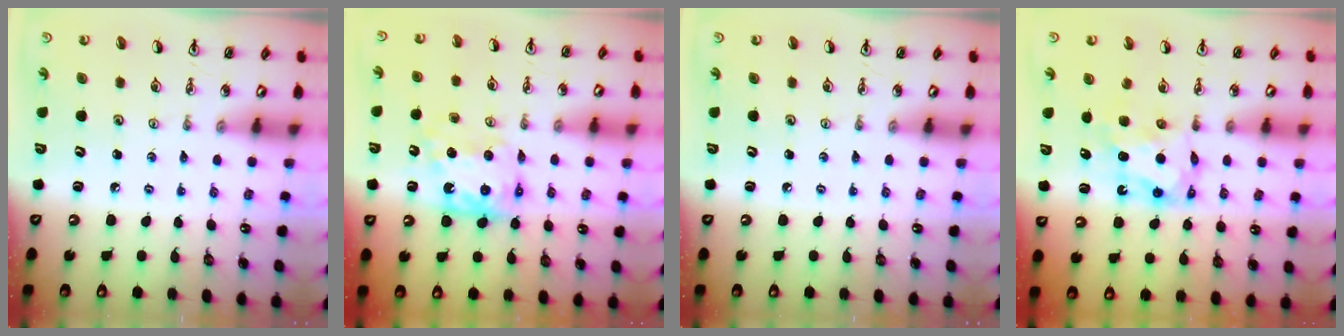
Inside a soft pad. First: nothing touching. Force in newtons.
{"total": 10.3, "press": 10.3, "slide": 0.5}
{"total": 0.0}
{"total": 6.7, "press": 6.7, "slide": 0.4}